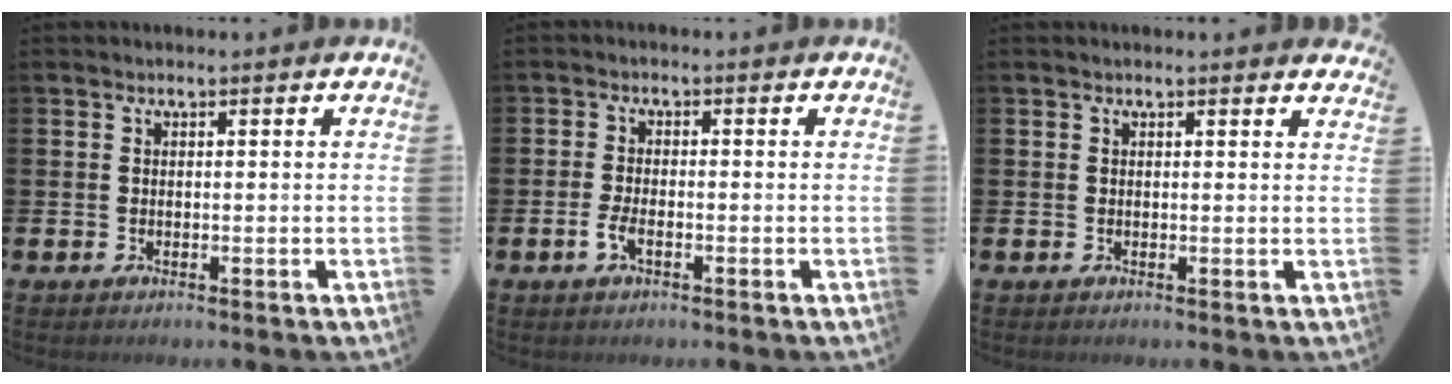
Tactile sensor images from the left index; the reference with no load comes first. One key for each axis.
{"total": 2.4, "fx": -1.0, "fy": 0.9, "fz": 2.0, "tx": -0.035, "ty": 0.002, "tz": -0.018}
{"total": 0.7, "fx": 0.7, "fy": 0.0, "fz": 0.1, "tx": 0.003, "ty": -0.003, "tz": 0.013}